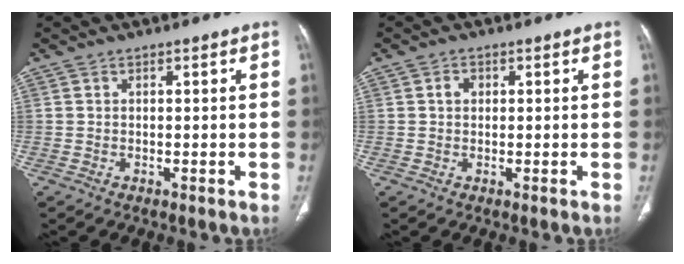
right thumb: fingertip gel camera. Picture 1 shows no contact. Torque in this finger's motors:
{"motor_torque": [-0.59, 0.32, 0.56, -0.42, -0.02]}